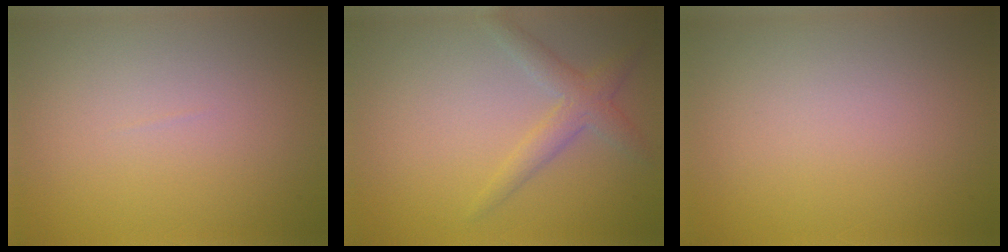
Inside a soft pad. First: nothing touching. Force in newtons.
{"total": 2.6, "press": 2.6, "slide": 0.0}
{"total": 0.0}